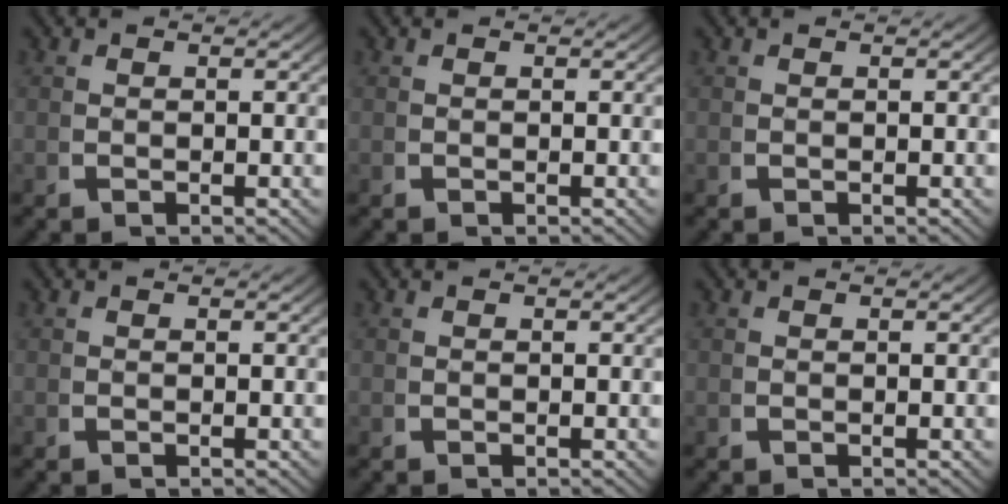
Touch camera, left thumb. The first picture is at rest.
{"total": 0.0}
{"total": 0.0}
{"total": 0.0}
{"total": 0.0}
{"total": 0.0}